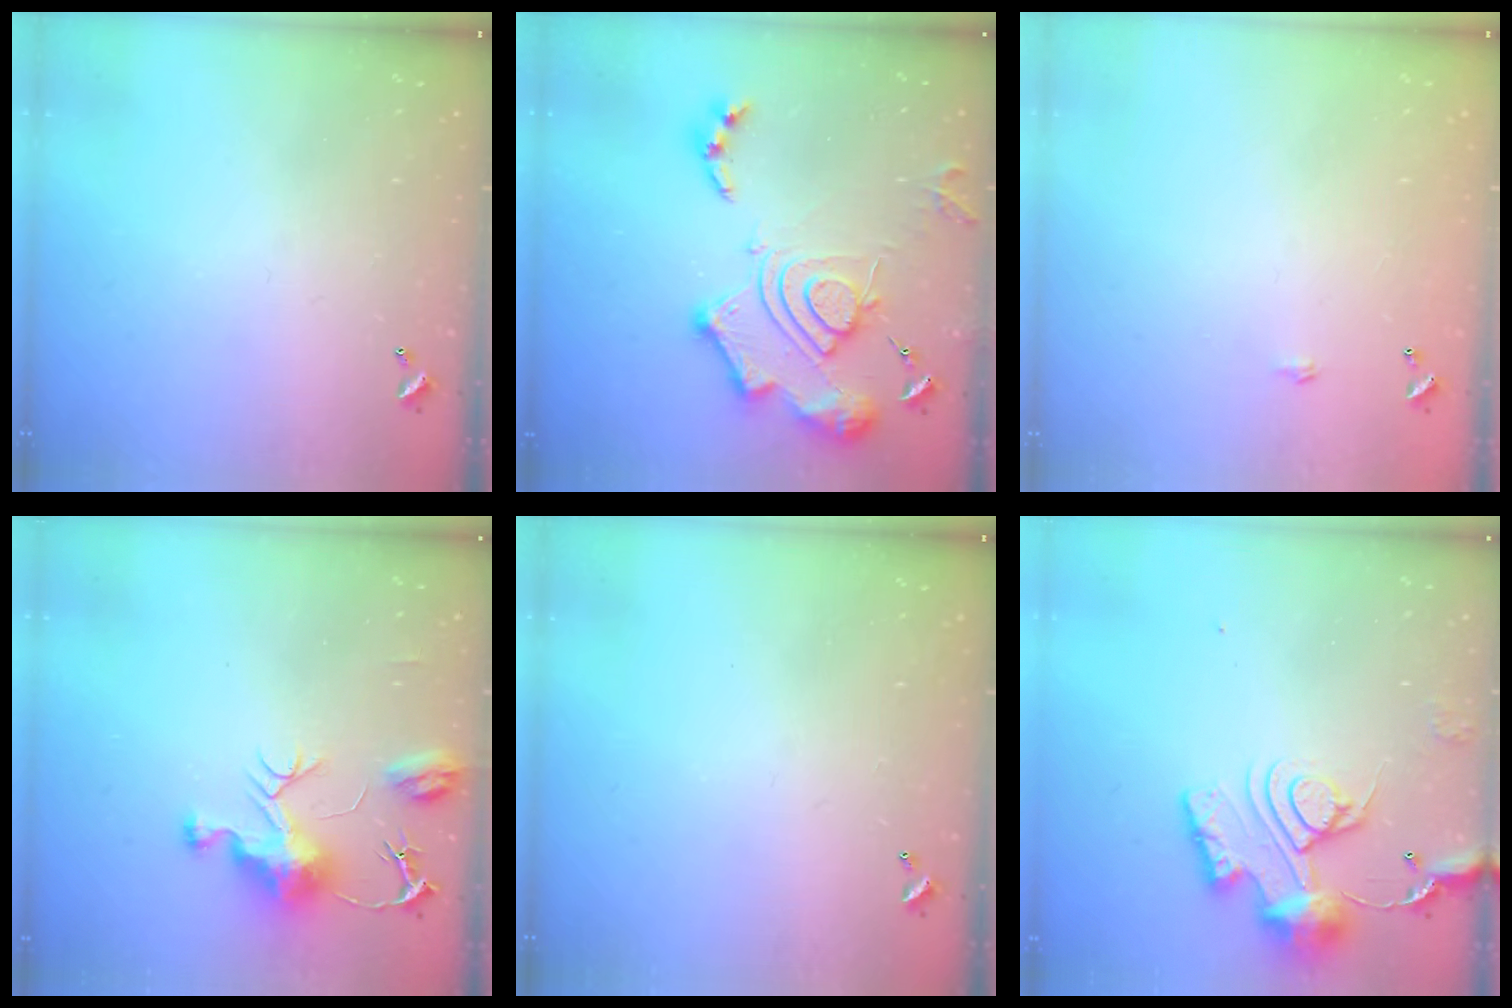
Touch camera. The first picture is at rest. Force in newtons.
{"total": 18.3, "press": 18.2, "slide": 1.7}
{"total": 0.6, "press": 0.6, "slide": 0.2}
{"total": 9.2, "press": 9.2, "slide": 1.0}
{"total": 0.0}
{"total": 13.9, "press": 13.8, "slide": 1.6}